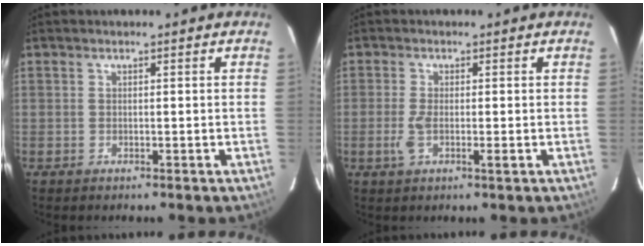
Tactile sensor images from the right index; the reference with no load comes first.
{"total": 3.5, "force": [-0.9, 0.8, 3.3], "torque": [-0.068, -0.006, -0.014]}